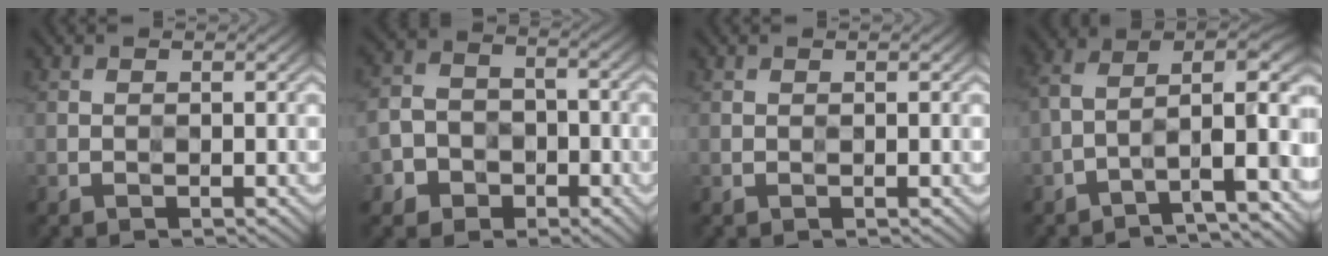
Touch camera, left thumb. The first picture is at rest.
{"total": 5.5, "force": [-2.7, 4.4, 1.8], "torque": [-0.034, -0.004, -0.064]}
{"total": 0.0}
{"total": 9.7, "force": [-3.2, 4.1, 8.2], "torque": [-0.145, 0.013, -0.062]}